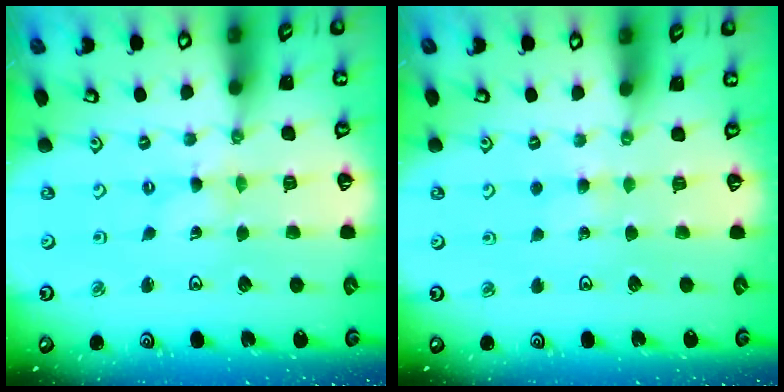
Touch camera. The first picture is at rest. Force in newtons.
{"total": 3.7, "press": 3.7, "slide": 0.5}